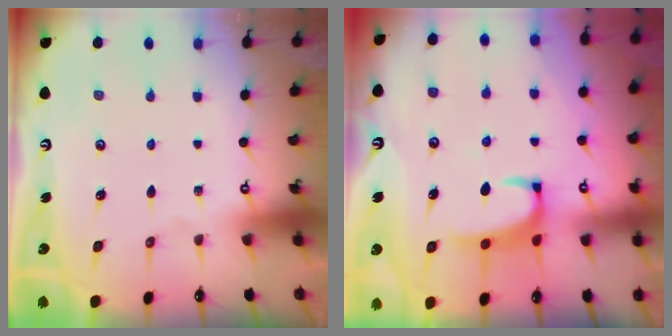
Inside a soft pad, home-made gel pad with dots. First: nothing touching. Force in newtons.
{"total": 2.9, "press": 2.8, "slide": 0.7}